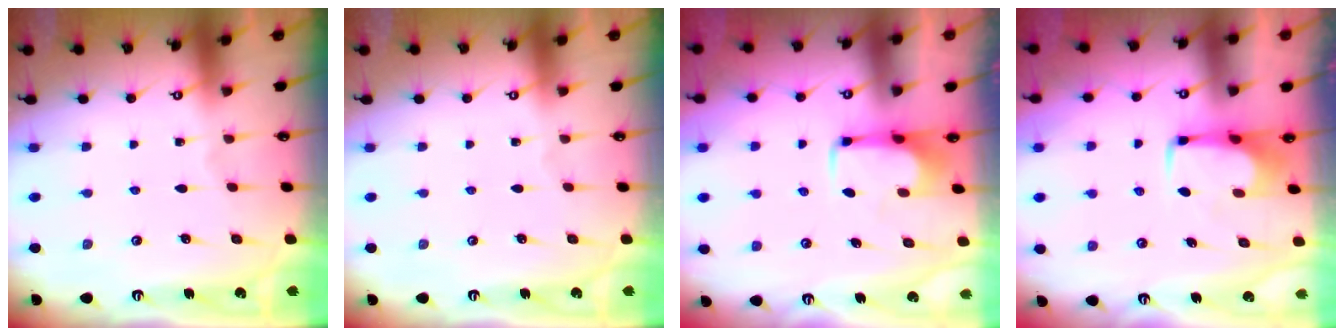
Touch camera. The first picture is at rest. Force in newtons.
{"total": 0.0}
{"total": 2.0, "press": 2.0, "slide": 0.4}
{"total": 1.3, "press": 1.2, "slide": 0.4}